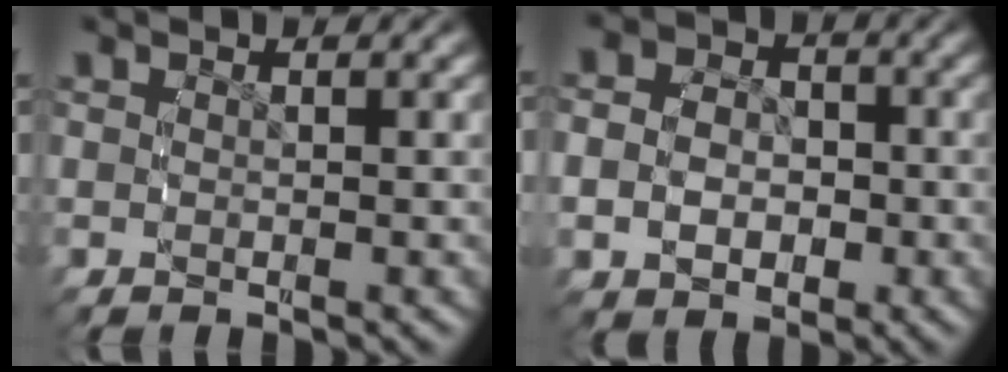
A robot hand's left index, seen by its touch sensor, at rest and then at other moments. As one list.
[{"total": 6.3, "force": [-1.1, 5.4, 3.0], "torque": [-0.060, -0.006, -0.026]}]